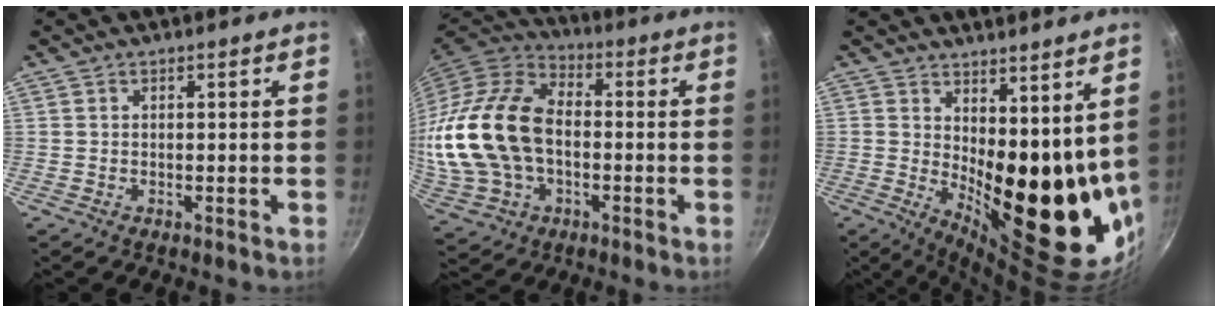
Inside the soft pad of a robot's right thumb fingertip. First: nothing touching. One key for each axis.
{"total": 23.0, "fx": -1.2, "fy": 15.6, "fz": 16.8, "tx": -0.329, "ty": 0.032, "tz": -0.017}
{"total": 18.2, "fx": 5.2, "fy": 8.2, "fz": 15.3, "tx": -0.181, "ty": -0.062, "tz": 0.097}